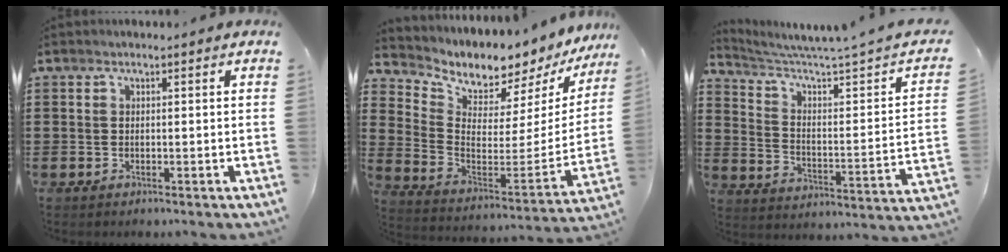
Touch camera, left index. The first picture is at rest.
{"total": 5.2, "force": [5.0, 1.2, 0.1], "torque": [-0.033, -0.068, 0.081]}
{"total": 3.8, "force": [2.9, -0.5, 2.4], "torque": [-0.065, -0.039, 0.037]}